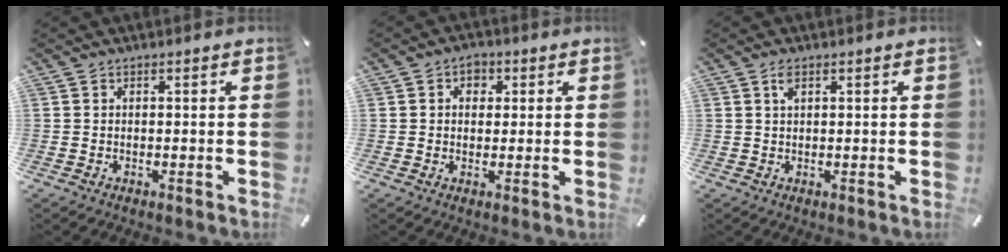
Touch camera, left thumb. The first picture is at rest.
{"total": 3.6, "force": [0.9, 3.1, 1.6], "torque": [-0.012, 0.001, 0.009]}
{"total": 1.8, "force": [0.9, 0.7, 1.4], "torque": [-0.031, 0.002, 0.015]}